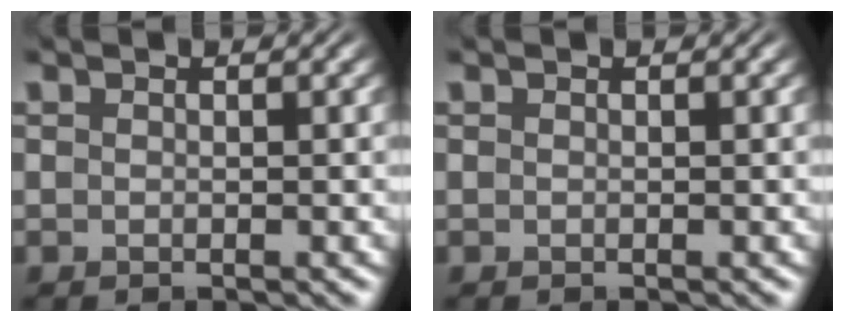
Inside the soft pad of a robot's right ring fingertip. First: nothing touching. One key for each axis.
{"total": 0.0}